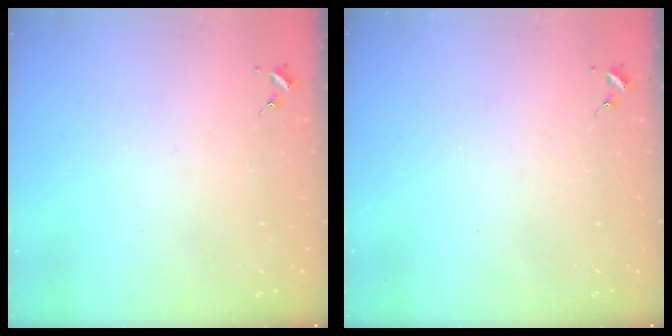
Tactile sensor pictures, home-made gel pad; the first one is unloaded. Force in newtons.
{"total": 0.0}